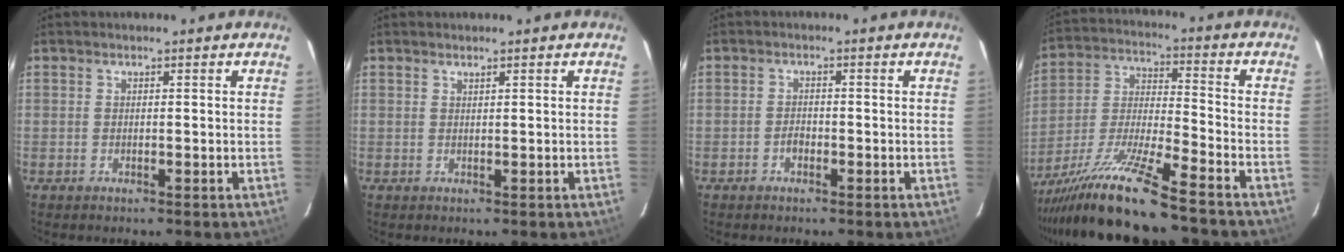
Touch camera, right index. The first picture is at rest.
{"total": 0.5, "force": [0.5, -0.1, 0.2], "torque": [-0.007, -0.003, 0.008]}
{"total": 1.5, "force": [-0.9, 1.0, 0.7], "torque": [-0.015, 0.004, -0.016]}
{"total": 17.2, "force": [-14.0, 0.4, 10.0], "torque": [-0.203, -0.028, -0.257]}